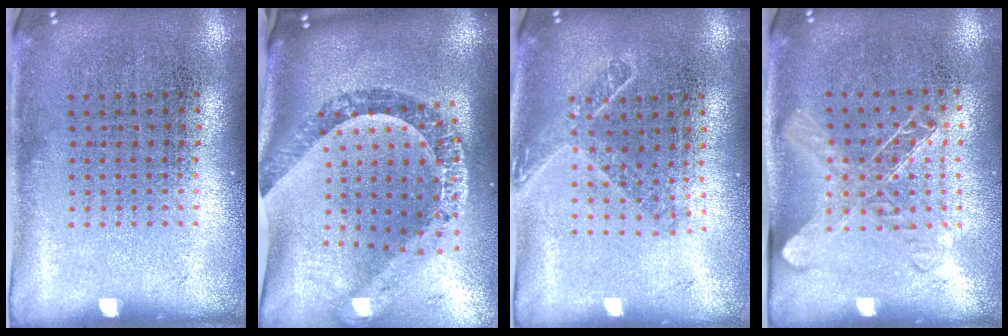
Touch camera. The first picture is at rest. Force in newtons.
{"total": 2.3, "press": 1.9, "slide": 1.3}
{"total": 1.6, "press": 1.2, "slide": 1.0}
{"total": 1.3, "press": 1.2, "slide": 0.7}